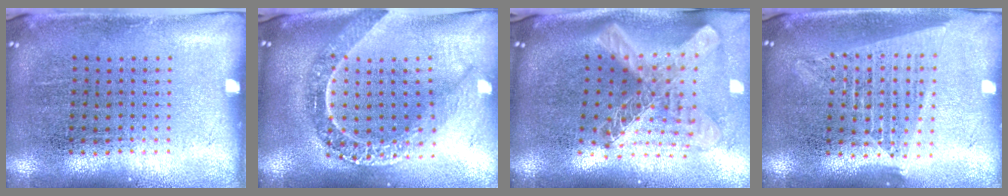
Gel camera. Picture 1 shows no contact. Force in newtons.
{"total": 2.4, "press": 2.0, "slide": 1.3}
{"total": 2.8, "press": 2.0, "slide": 1.9}
{"total": 1.7, "press": 1.5, "slide": 0.8}